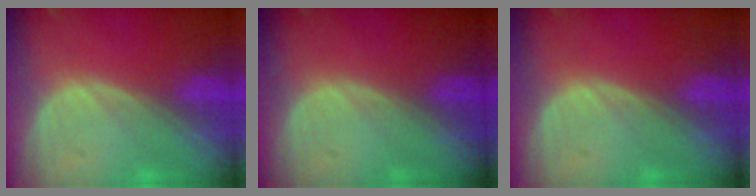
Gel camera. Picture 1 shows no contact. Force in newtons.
{"total": 0.0}
{"total": 0.0}